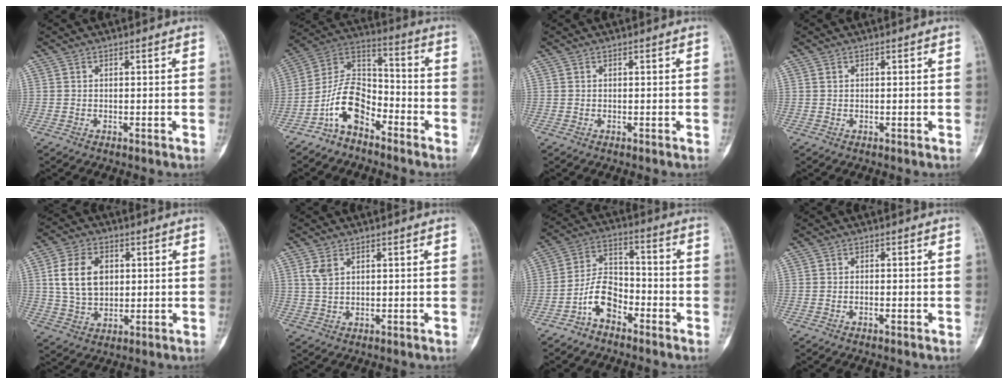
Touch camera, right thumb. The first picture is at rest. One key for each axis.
{"total": 10.9, "fx": -6.5, "fy": 6.2, "fz": 6.3, "tx": -0.102, "ty": 0.079, "tz": -0.136}
{"total": 0.0}
{"total": 0.5, "fx": 0.3, "fy": 0.3, "fz": 0.3, "tx": -0.005, "ty": 0.003, "tz": 0.006}
{"total": 10.8, "fx": 2.2, "fy": 7.6, "fz": 7.4, "tx": -0.121, "ty": -0.002, "tz": 0.047}
{"total": 2.9, "fx": 1.4, "fy": 1.6, "fz": 2.0, "tx": -0.042, "ty": 0.001, "tz": 0.037}
{"total": 8.4, "fx": -4.8, "fy": 5.0, "fz": 4.8, "tx": -0.077, "ty": 0.049, "tz": -0.101}
{"total": 0.8, "fx": -0.4, "fy": 0.3, "fz": 0.6, "tx": -0.010, "ty": 0.007, "tz": -0.006}